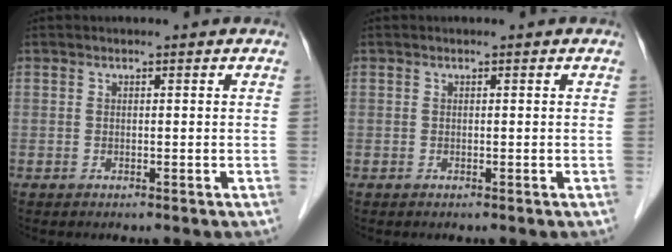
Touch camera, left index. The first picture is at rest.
{"total": 0.0}